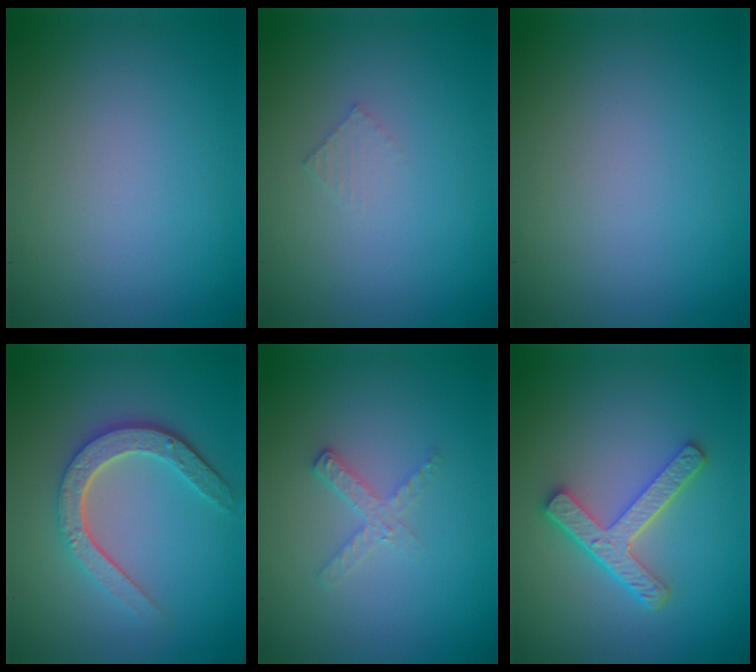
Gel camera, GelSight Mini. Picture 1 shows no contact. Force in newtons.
{"total": 0.8, "press": 0.8, "slide": 0.1}
{"total": 0.0}
{"total": 4.8, "press": 3.6, "slide": 3.2}
{"total": 1.7, "press": 1.7, "slide": 0.2}
{"total": 4.3, "press": 3.3, "slide": 2.8}